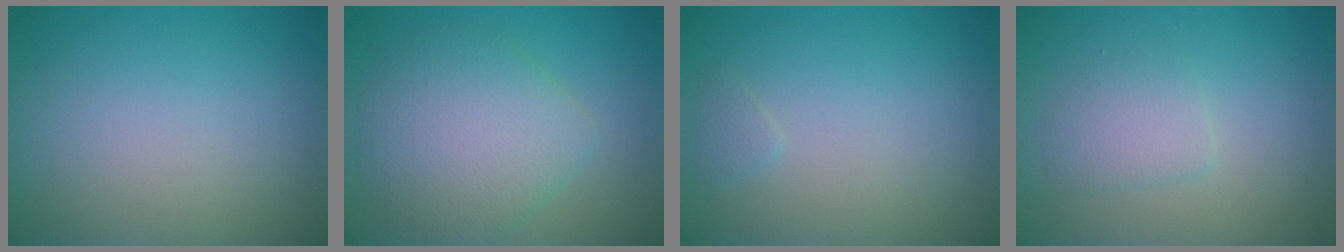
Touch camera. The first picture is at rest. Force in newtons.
{"total": 5.8, "press": 5.8, "slide": 0.2}
{"total": 0.6, "press": 0.6, "slide": 0.0}
{"total": 1.9, "press": 1.9, "slide": 0.1}